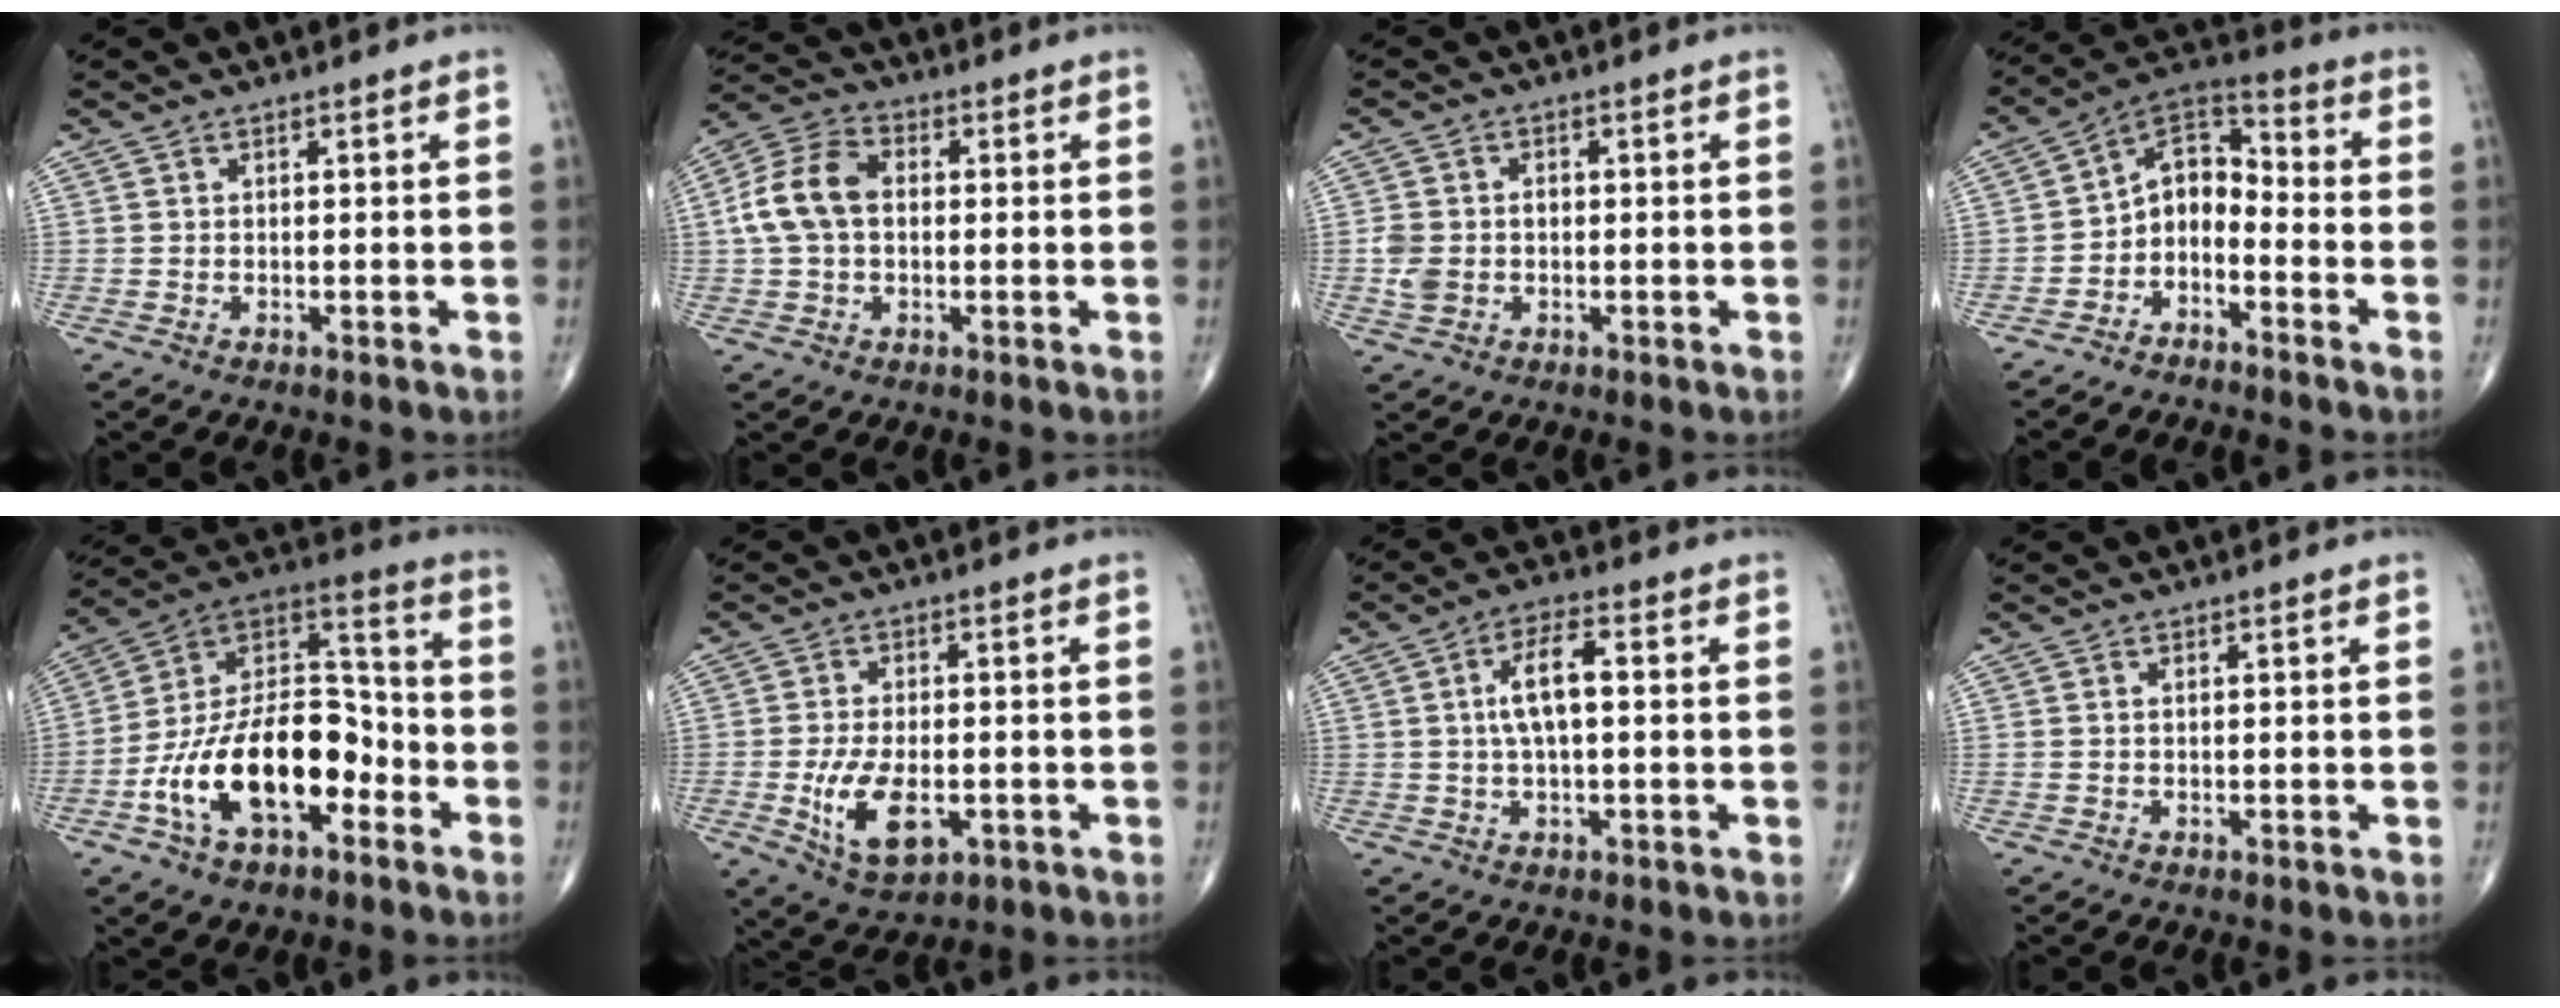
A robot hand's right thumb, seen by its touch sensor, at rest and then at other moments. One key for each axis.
{"total": 10.1, "fx": 0.6, "fy": 7.0, "fz": 7.3, "tx": -0.147, "ty": 0.029, "tz": 0.004}
{"total": 4.8, "fx": -0.7, "fy": 3.8, "fz": 2.8, "tx": -0.054, "ty": 0.011, "tz": -0.009}
{"total": 9.0, "fx": -4.0, "fy": 5.9, "fz": 5.5, "tx": -0.068, "ty": 0.073, "tz": -0.088}
{"total": 21.8, "fx": -7.7, "fy": 11.9, "fz": 16.5, "tx": -0.262, "ty": 0.067, "tz": -0.134}
{"total": 9.9, "fx": -2.6, "fy": 5.2, "fz": 8.1, "tx": -0.144, "ty": -0.004, "tz": -0.033}
{"total": 7.2, "fx": 0.6, "fy": 2.7, "fz": 6.6, "tx": -0.127, "ty": 0.016, "tz": 0.008}
{"total": 0.8, "fx": 0.1, "fy": 0.5, "fz": 0.6, "tx": -0.019, "ty": 0.009, "tz": 0.008}